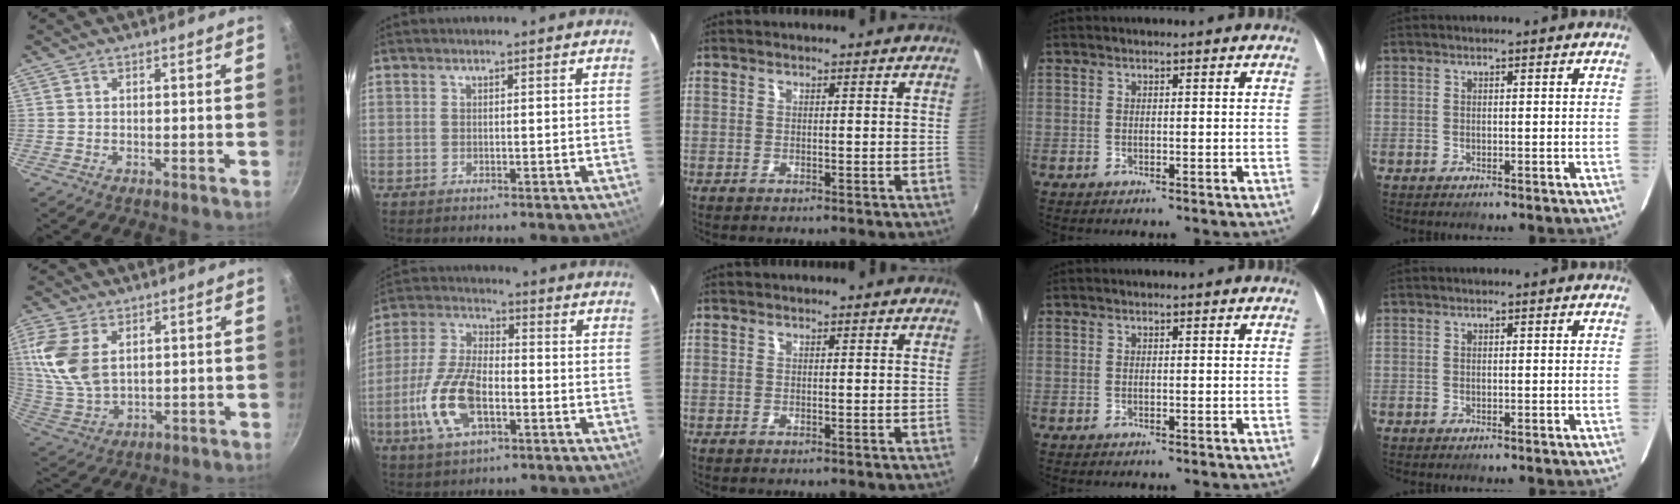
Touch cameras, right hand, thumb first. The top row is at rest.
{"thumb": {"total": 12.1, "force": [3.5, 7.4, 8.9], "torque": [-0.182, -0.013, 0.080]}, "index": {"total": 13.5, "force": [-4.5, 6.1, 11.1], "torque": [-0.243, -0.001, -0.085]}}